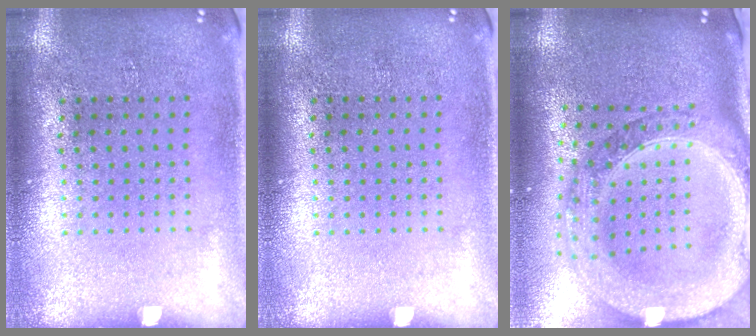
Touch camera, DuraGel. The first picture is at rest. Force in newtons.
{"total": 0.0}
{"total": 3.5, "press": 2.8, "slide": 2.0}